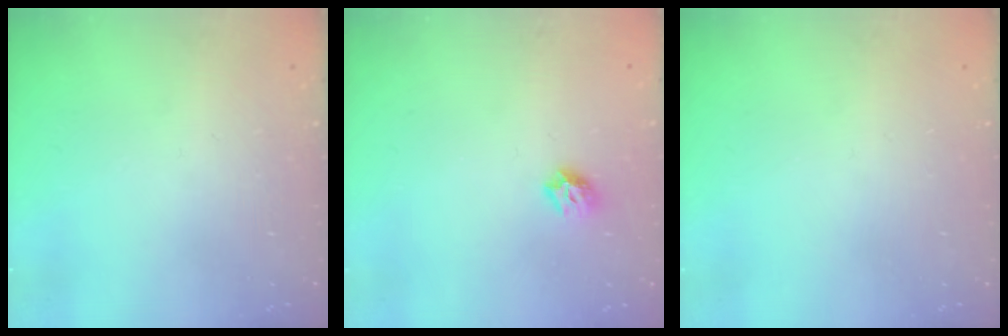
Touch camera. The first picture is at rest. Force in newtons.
{"total": 6.7, "press": 6.6, "slide": 0.9}
{"total": 0.0}